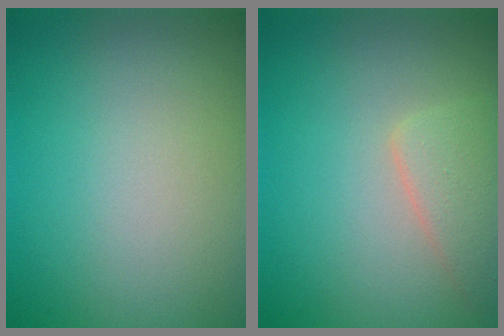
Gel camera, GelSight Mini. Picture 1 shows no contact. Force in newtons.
{"total": 2.4, "press": 2.4, "slide": 0.1}